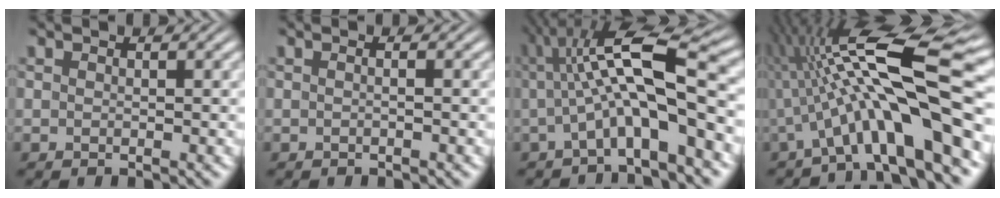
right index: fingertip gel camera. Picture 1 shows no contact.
{"total": 0.6, "force": [-0.2, -0.1, 0.6], "torque": [-0.010, 0.003, -0.006]}
{"total": 8.6, "force": [1.1, 3.1, 8.0], "torque": [-0.135, 0.012, 0.016]}
{"total": 11.5, "force": [1.0, 3.6, 10.9], "torque": [-0.184, 0.010, 0.018]}